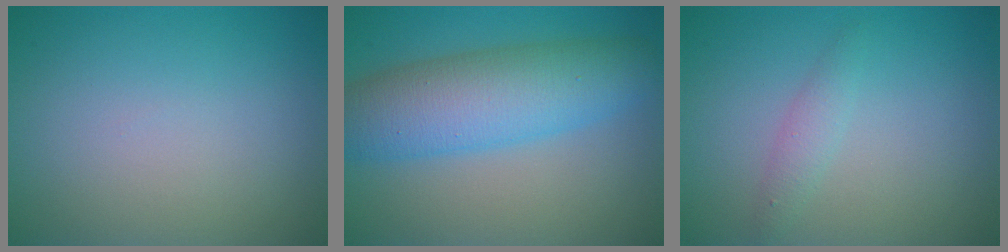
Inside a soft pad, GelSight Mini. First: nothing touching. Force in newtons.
{"total": 7.8, "press": 7.8, "slide": 0.1}
{"total": 1.4, "press": 1.4, "slide": 0.0}